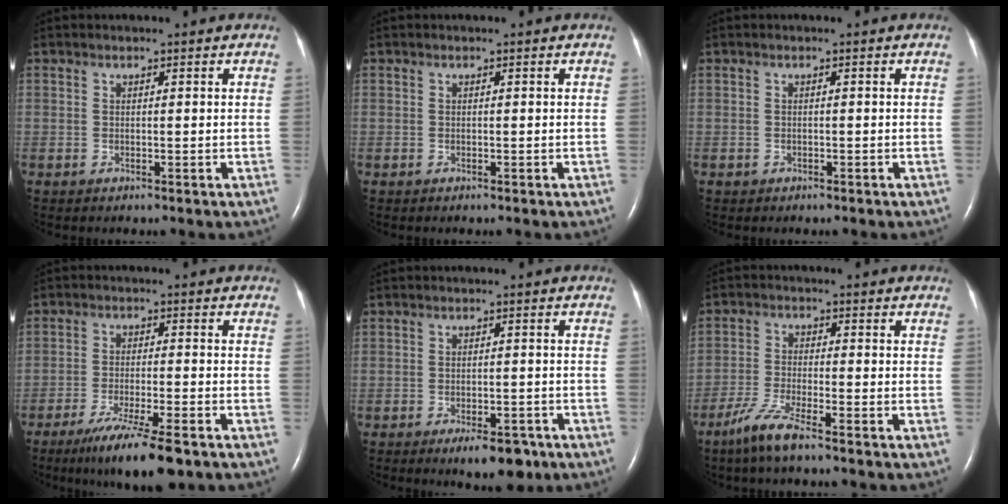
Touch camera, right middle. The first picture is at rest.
{"total": 0.0}
{"total": 0.8, "force": [-0.5, 0.6, 0.1], "torque": [-0.010, 0.002, -0.007]}
{"total": 9.9, "force": [-6.9, 0.5, 7.1], "torque": [-0.121, -0.025, -0.109]}
{"total": 5.7, "force": [-3.8, 2.0, 3.7], "torque": [-0.048, -0.002, -0.050]}
{"total": 5.6, "force": [-4.2, 0.1, 3.7], "torque": [-0.087, -0.014, -0.087]}